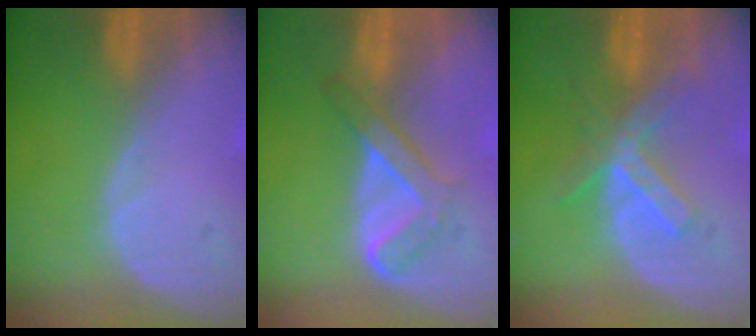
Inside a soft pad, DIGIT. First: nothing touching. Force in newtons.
{"total": 4.8, "press": 4.8, "slide": 0.7}
{"total": 5.5, "press": 5.3, "slide": 1.3}